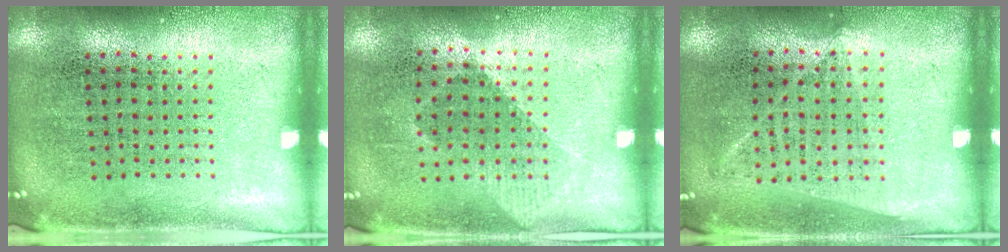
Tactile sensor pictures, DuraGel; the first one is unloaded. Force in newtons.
{"total": 0.9, "press": 0.8, "slide": 0.5}
{"total": 1.0, "press": 0.9, "slide": 0.5}